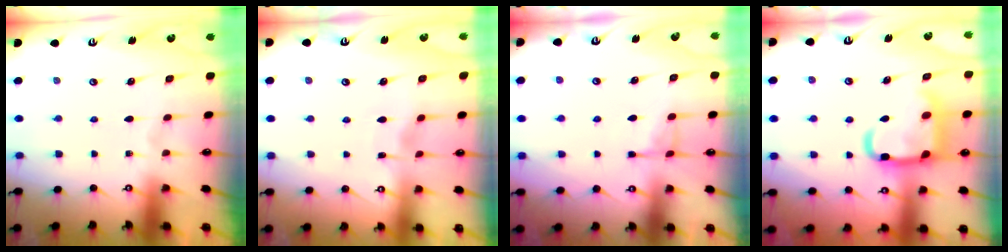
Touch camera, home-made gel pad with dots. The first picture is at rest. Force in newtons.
{"total": 2.6, "press": 2.6, "slide": 0.3}
{"total": 4.5, "press": 4.5, "slide": 0.7}
{"total": 18.3, "press": 18.2, "slide": 1.7}